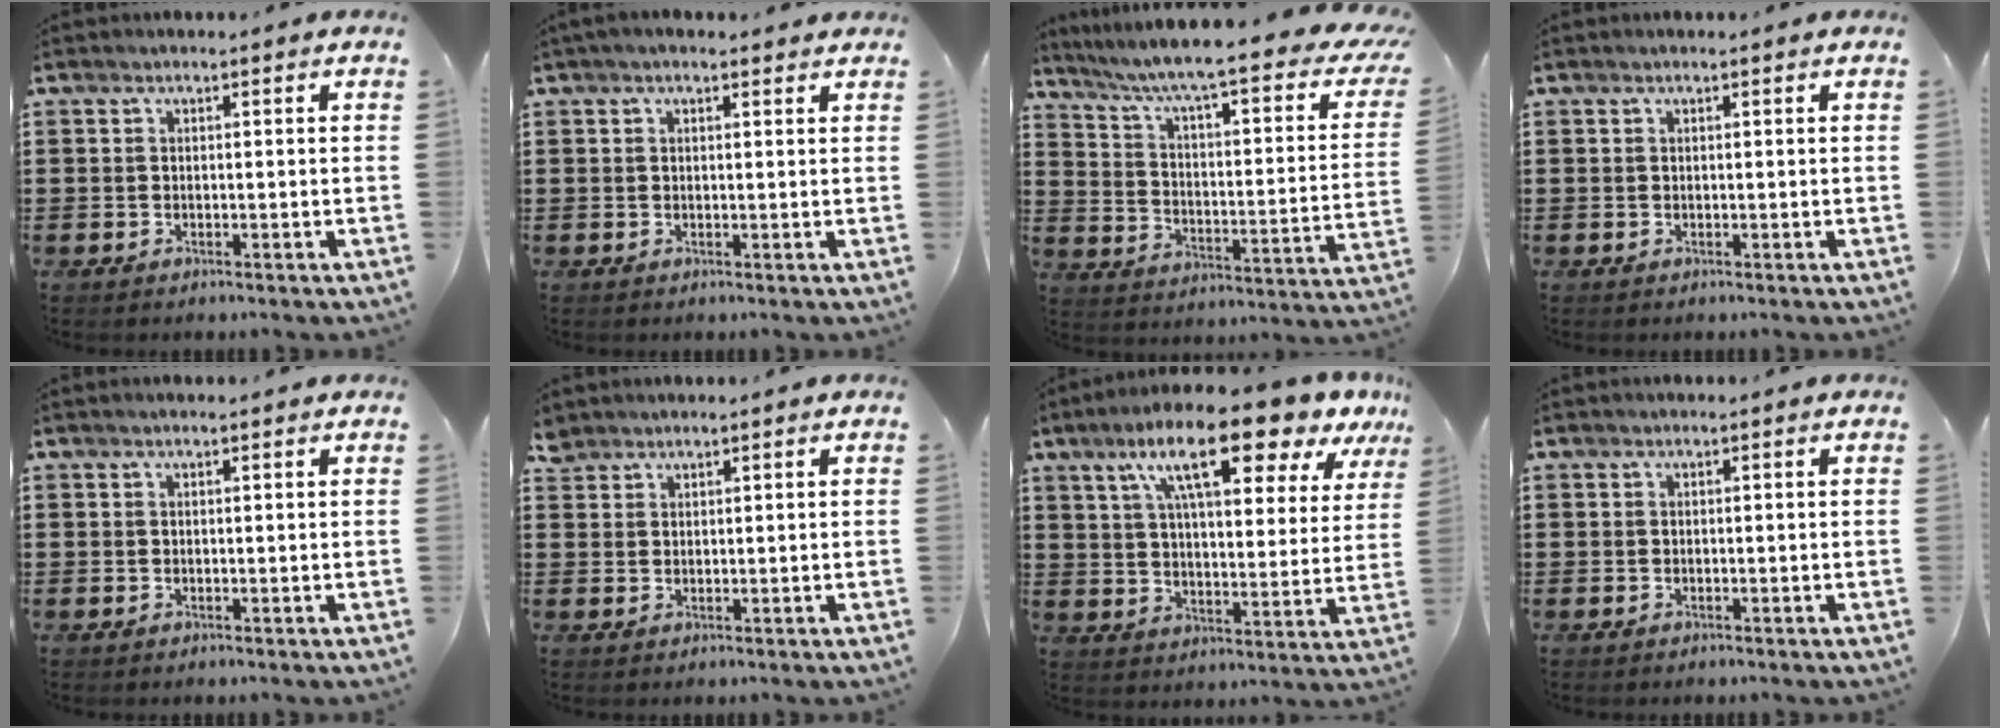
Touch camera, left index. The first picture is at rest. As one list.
[{"total": 1.5, "force": [1.1, 0.4, 1.0], "torque": [-0.021, 0.005, 0.020]}, {"total": 6.6, "force": [4.4, 0.2, 4.9], "torque": [-0.111, -0.039, 0.062]}, {"total": 0.0}, {"total": 0.5, "force": [0.4, 0.0, 0.4], "torque": [-0.008, 0.001, 0.008]}, {"total": 2.1, "force": [1.9, 0.9, 0.1], "torque": [-0.009, 0.003, 0.039]}, {"total": 15.7, "force": [10.3, 3.3, 11.4], "torque": [-0.207, -0.033, 0.163]}, {"total": 0.0}]